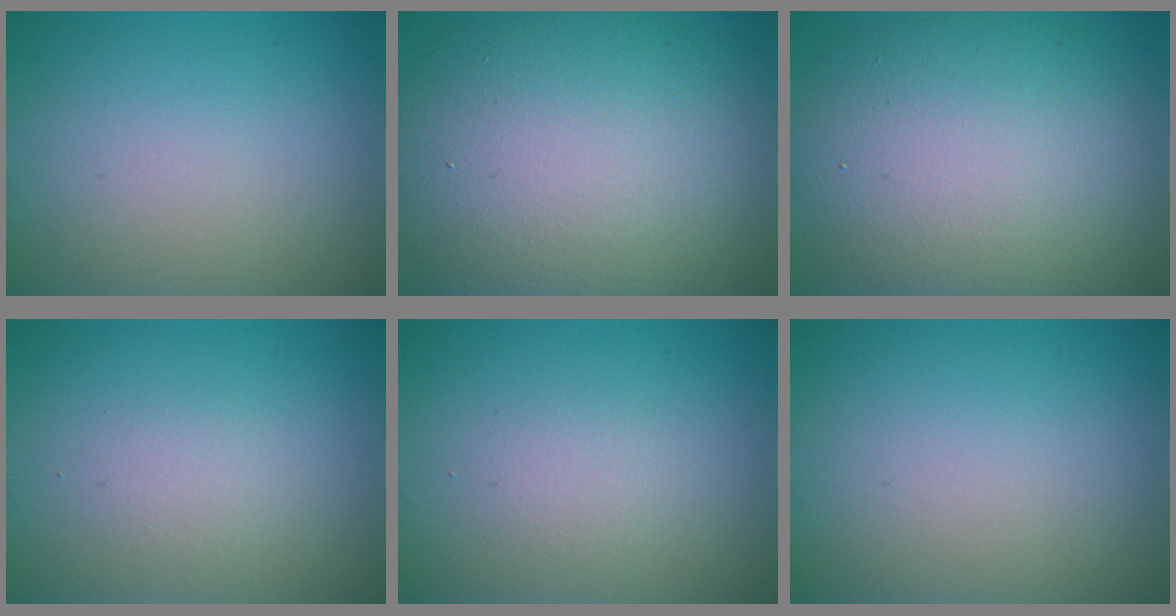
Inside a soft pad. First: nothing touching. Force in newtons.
{"total": 14.6, "press": 14.6, "slide": 0.7}
{"total": 12.8, "press": 12.8, "slide": 0.5}
{"total": 1.3, "press": 1.3, "slide": 0.1}
{"total": 1.3, "press": 1.3, "slide": 0.1}
{"total": 0.0}